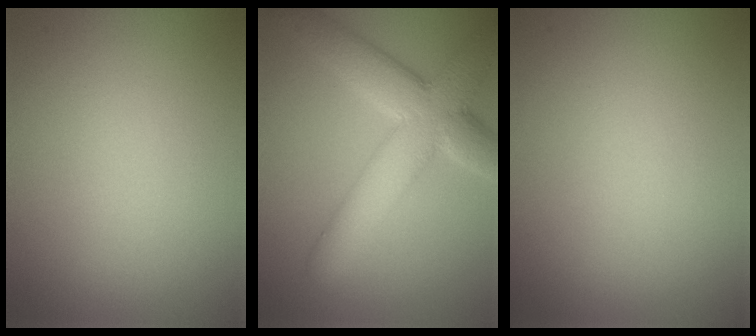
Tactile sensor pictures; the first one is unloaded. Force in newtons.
{"total": 8.0, "press": 8.0, "slide": 0.5}
{"total": 0.0}